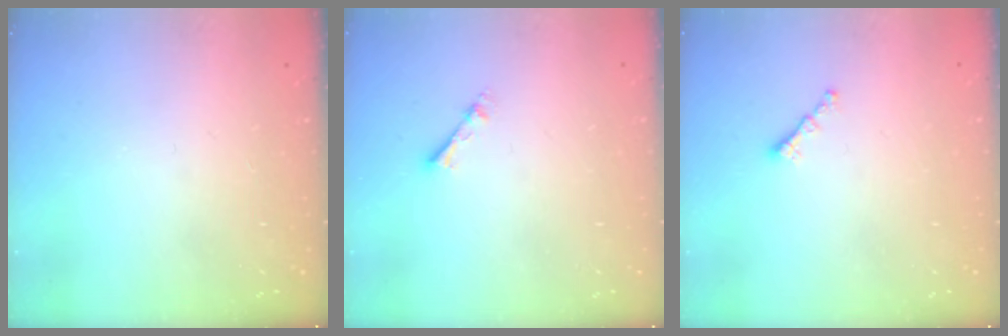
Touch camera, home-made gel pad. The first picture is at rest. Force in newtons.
{"total": 3.3, "press": 3.2, "slide": 0.4}
{"total": 0.7, "press": 0.6, "slide": 0.4}